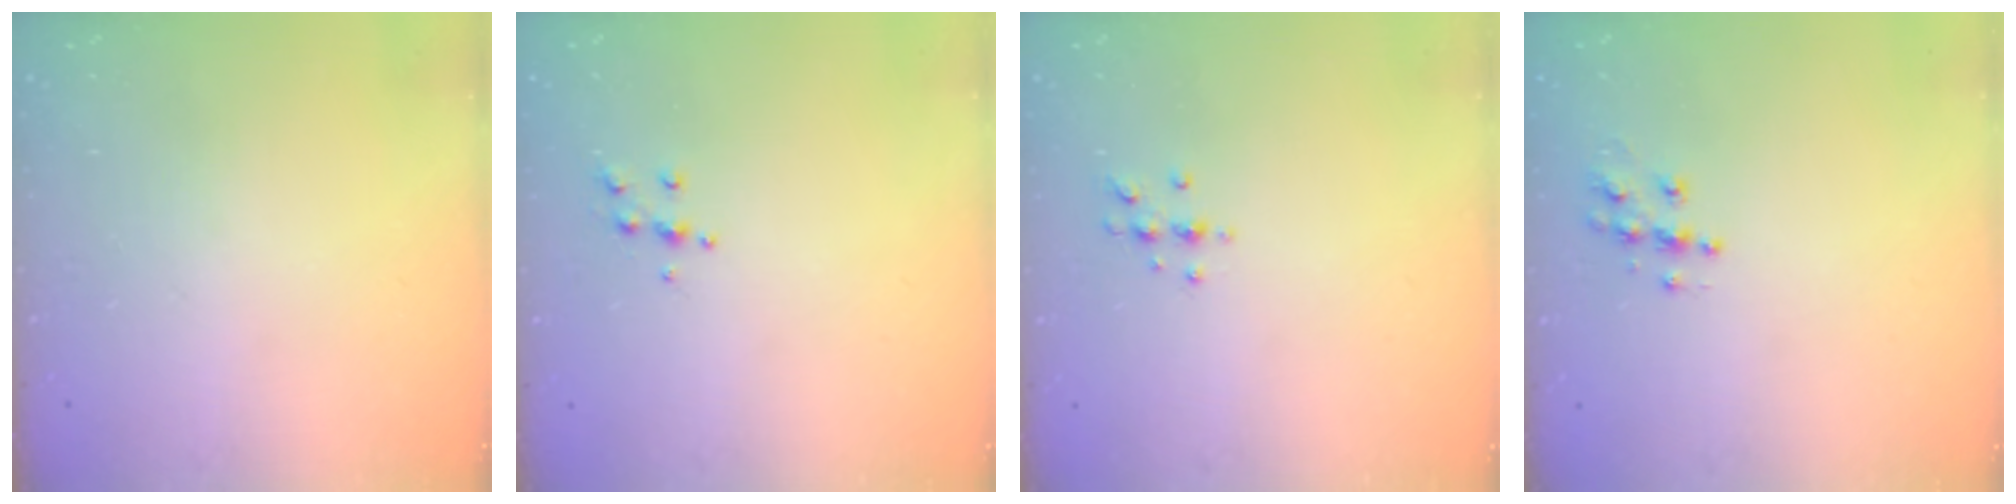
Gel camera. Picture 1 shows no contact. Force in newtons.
{"total": 5.2, "press": 5.2, "slide": 0.5}
{"total": 5.1, "press": 4.8, "slide": 1.8}
{"total": 7.0, "press": 7.0, "slide": 0.3}